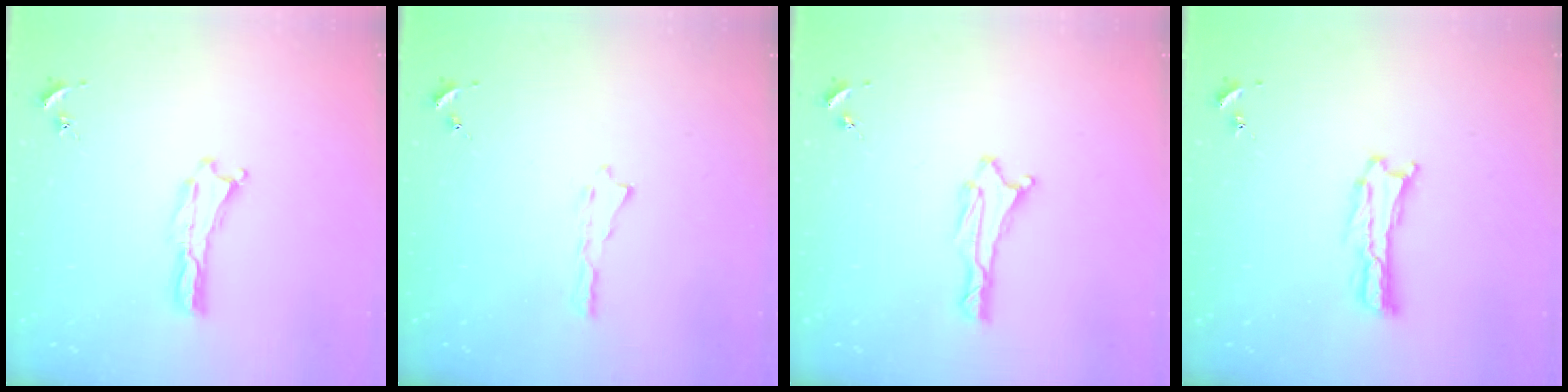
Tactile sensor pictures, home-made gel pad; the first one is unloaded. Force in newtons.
{"total": 0.0}
{"total": 1.3, "press": 1.3, "slide": 0.1}
{"total": 0.6, "press": 0.5, "slide": 0.2}